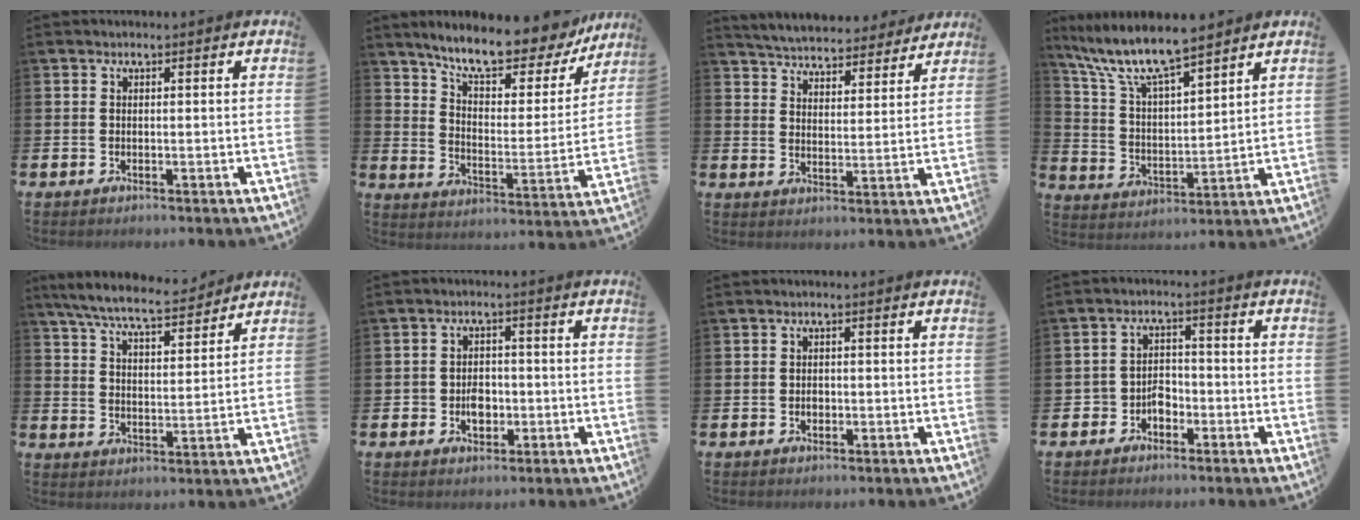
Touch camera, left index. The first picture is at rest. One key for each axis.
{"total": 10.2, "fx": 8.9, "fy": 2.3, "fz": 4.3, "tx": -0.098, "ty": -0.063, "tz": 0.147}
{"total": 5.3, "fx": 5.3, "fy": 0.8, "fz": 0.4, "tx": -0.026, "ty": -0.043, "tz": 0.089}
{"total": 9.3, "fx": 8.2, "fy": 1.6, "fz": 4.1, "tx": -0.113, "ty": -0.043, "tz": 0.144}
{"total": 7.9, "fx": 7.3, "fy": 1.1, "fz": 2.8, "tx": -0.081, "ty": -0.036, "tz": 0.130}
{"total": 3.1, "fx": -0.8, "fy": 2.4, "fz": 1.8, "tx": -0.028, "ty": 0.000, "tz": -0.021}
{"total": 1.0, "fx": -0.2, "fy": 0.8, "fz": 0.6, "tx": -0.010, "ty": 0.005, "tz": -0.005}
{"total": 3.1, "fx": -2.2, "fy": 2.1, "fz": 0.7, "tx": -0.026, "ty": 0.013, "tz": -0.046}